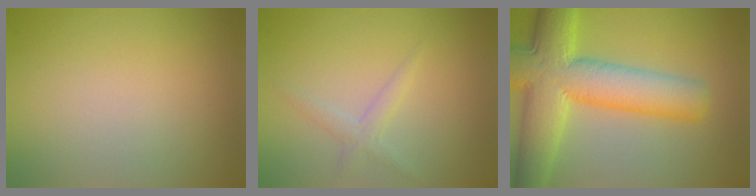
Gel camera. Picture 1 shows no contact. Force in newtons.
{"total": 1.5, "press": 1.5, "slide": 0.1}
{"total": 11.0, "press": 11.0, "slide": 0.5}